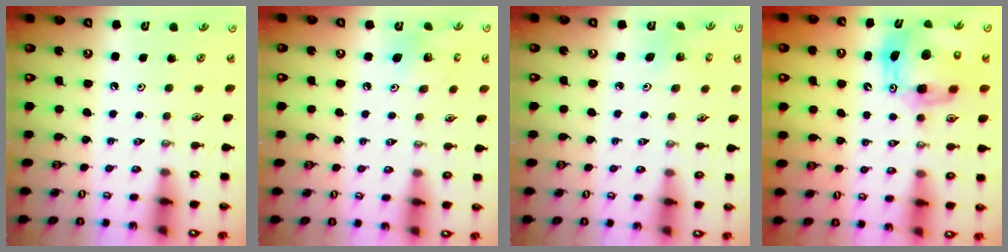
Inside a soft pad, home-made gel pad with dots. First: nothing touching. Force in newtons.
{"total": 7.7, "press": 7.5, "slide": 1.7}
{"total": 2.7, "press": 2.7, "slide": 0.2}
{"total": 13.9, "press": 13.8, "slide": 1.3}